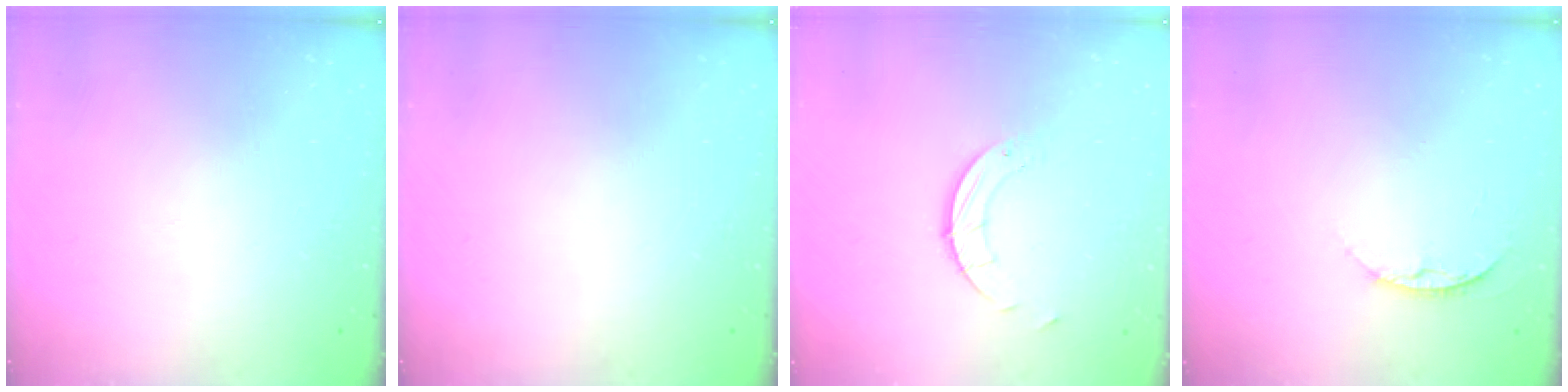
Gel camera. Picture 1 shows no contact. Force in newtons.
{"total": 0.0}
{"total": 4.3, "press": 4.3, "slide": 0.3}
{"total": 6.4, "press": 6.3, "slide": 0.8}